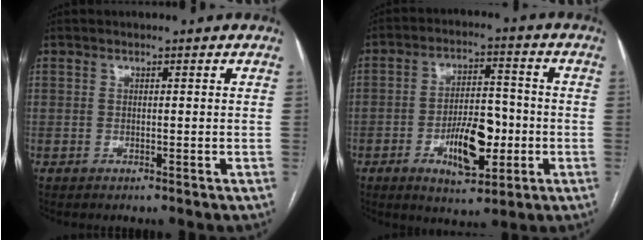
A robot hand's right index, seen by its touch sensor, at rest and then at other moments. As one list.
[{"total": 10.2, "force": [-3.0, 4.0, 8.8], "torque": [-0.151, 0.008, -0.045]}]